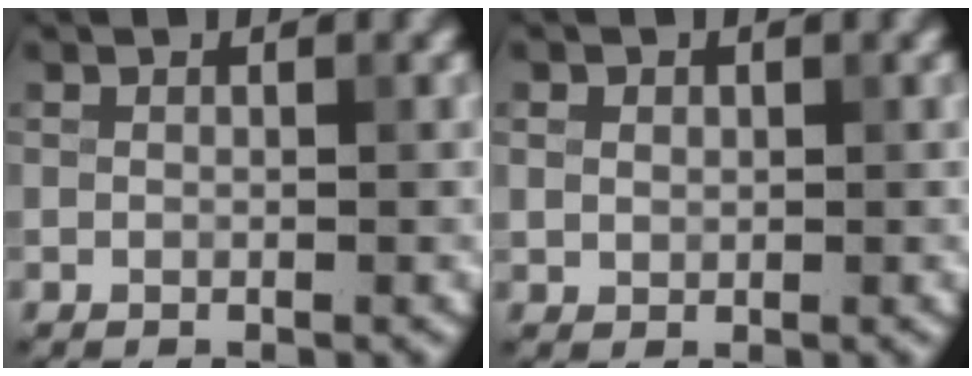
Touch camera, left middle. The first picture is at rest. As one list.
[{"total": 1.1, "force": [0.5, 1.0, 0.4], "torque": [-0.005, -0.002, 0.009]}]